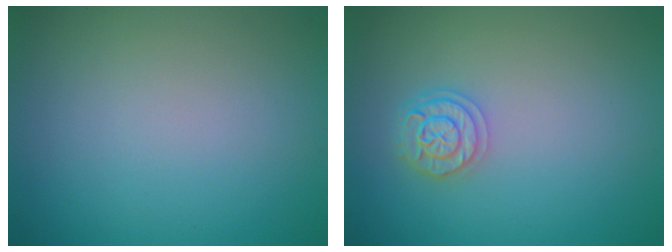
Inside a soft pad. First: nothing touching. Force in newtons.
{"total": 2.6, "press": 2.4, "slide": 1.0}